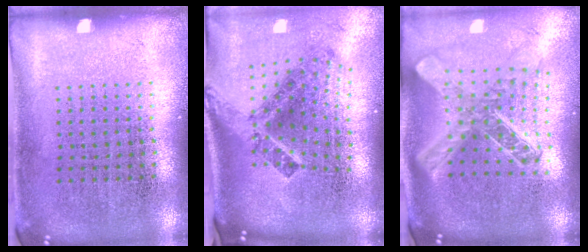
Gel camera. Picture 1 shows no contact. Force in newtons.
{"total": 2.9, "press": 1.7, "slide": 2.4}
{"total": 2.6, "press": 2.0, "slide": 1.6}